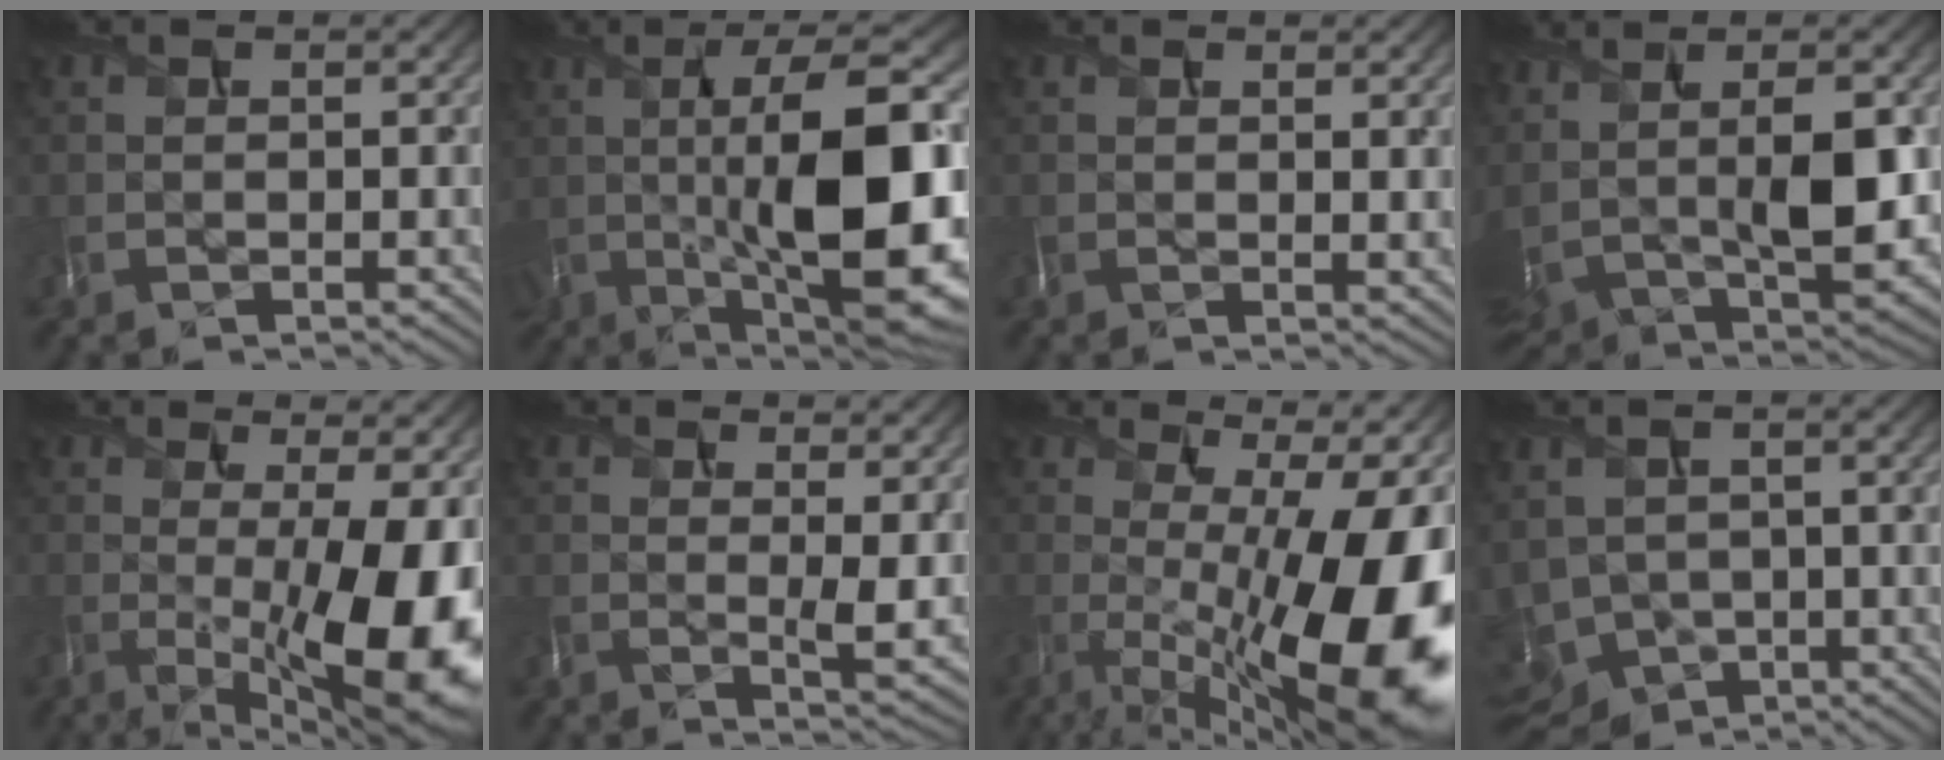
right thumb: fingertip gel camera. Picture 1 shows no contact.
{"total": 17.6, "force": [-0.8, 6.3, 16.5], "torque": [-0.268, 0.011, -0.014]}
{"total": 2.2, "force": [0.6, 0.5, 2.0], "torque": [-0.038, 0.001, 0.012]}
{"total": 10.9, "force": [2.2, 5.2, 9.3], "torque": [-0.201, -0.011, 0.054]}
{"total": 17.7, "force": [-2.5, 6.2, 16.4], "torque": [-0.208, -0.022, -0.026]}
{"total": 5.6, "force": [0.7, 1.4, 5.4], "torque": [-0.090, -0.013, 0.018]}
{"total": 20.1, "force": [-2.8, 7.2, 18.6], "torque": [-0.224, -0.006, -0.049]}
{"total": 5.8, "force": [-1.1, 4.4, 3.5], "torque": [-0.108, -0.016, -0.018]}